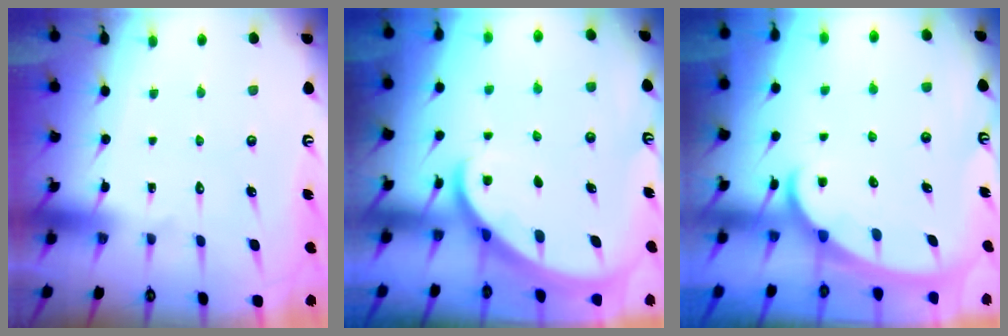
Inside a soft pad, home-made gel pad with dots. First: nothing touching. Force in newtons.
{"total": 2.7, "press": 2.6, "slide": 0.2}
{"total": 2.5, "press": 2.5, "slide": 0.3}